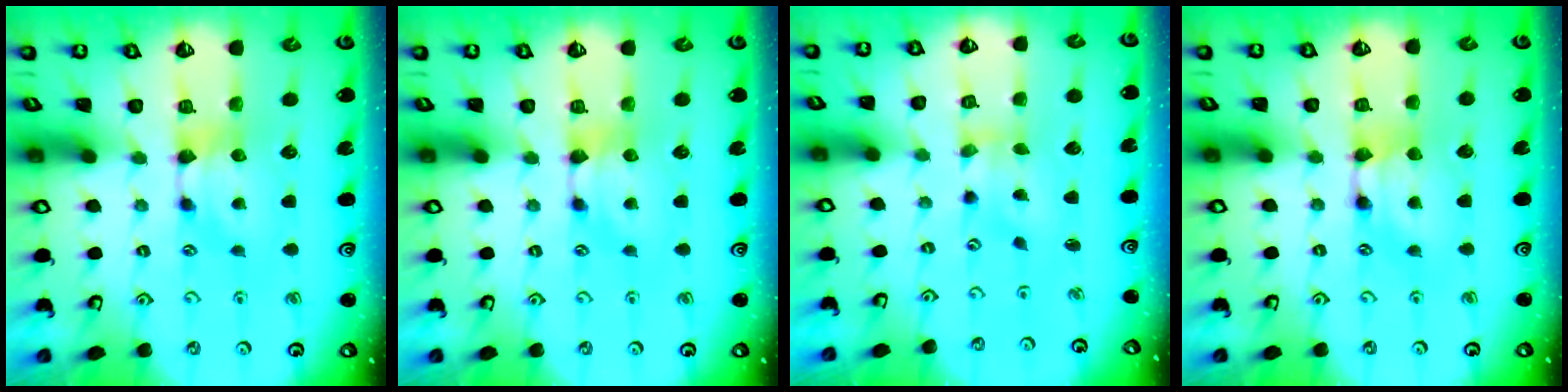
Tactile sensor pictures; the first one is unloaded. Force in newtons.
{"total": 0.0}
{"total": 1.5, "press": 1.0, "slide": 1.1}
{"total": 2.0, "press": 2.0, "slide": 0.1}